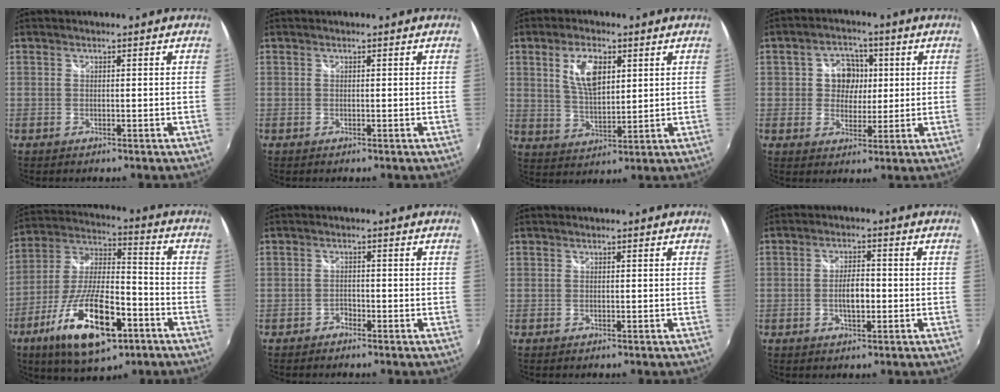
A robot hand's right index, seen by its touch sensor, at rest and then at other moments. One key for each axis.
{"total": 0.0}
{"total": 8.3, "fx": 3.1, "fy": 3.8, "fz": 6.6, "tx": -0.125, "ty": 0.006, "tz": 0.062}
{"total": 6.8, "fx": 1.0, "fy": 6.0, "fz": 3.2, "tx": -0.054, "ty": 0.017, "tz": 0.016}
{"total": 20.1, "fx": -9.8, "fy": 7.1, "fz": 16.0, "tx": -0.312, "ty": -0.027, "tz": -0.167}
{"total": 1.5, "fx": -1.3, "fy": 0.8, "fz": 0.2, "tx": -0.004, "ty": 0.000, "tz": -0.024}
{"total": 0.0}
{"total": 4.4, "fx": -1.0, "fy": 1.8, "fz": 3.9, "tx": -0.073, "ty": 0.002, "tz": -0.016}